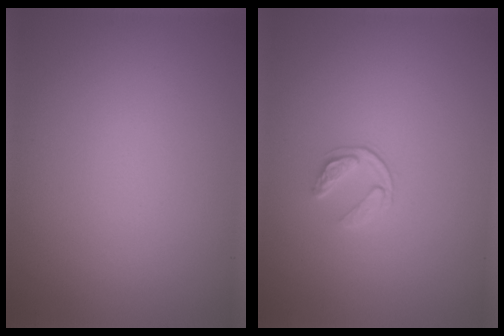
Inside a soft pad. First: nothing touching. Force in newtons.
{"total": 1.6, "press": 1.0, "slide": 1.2}